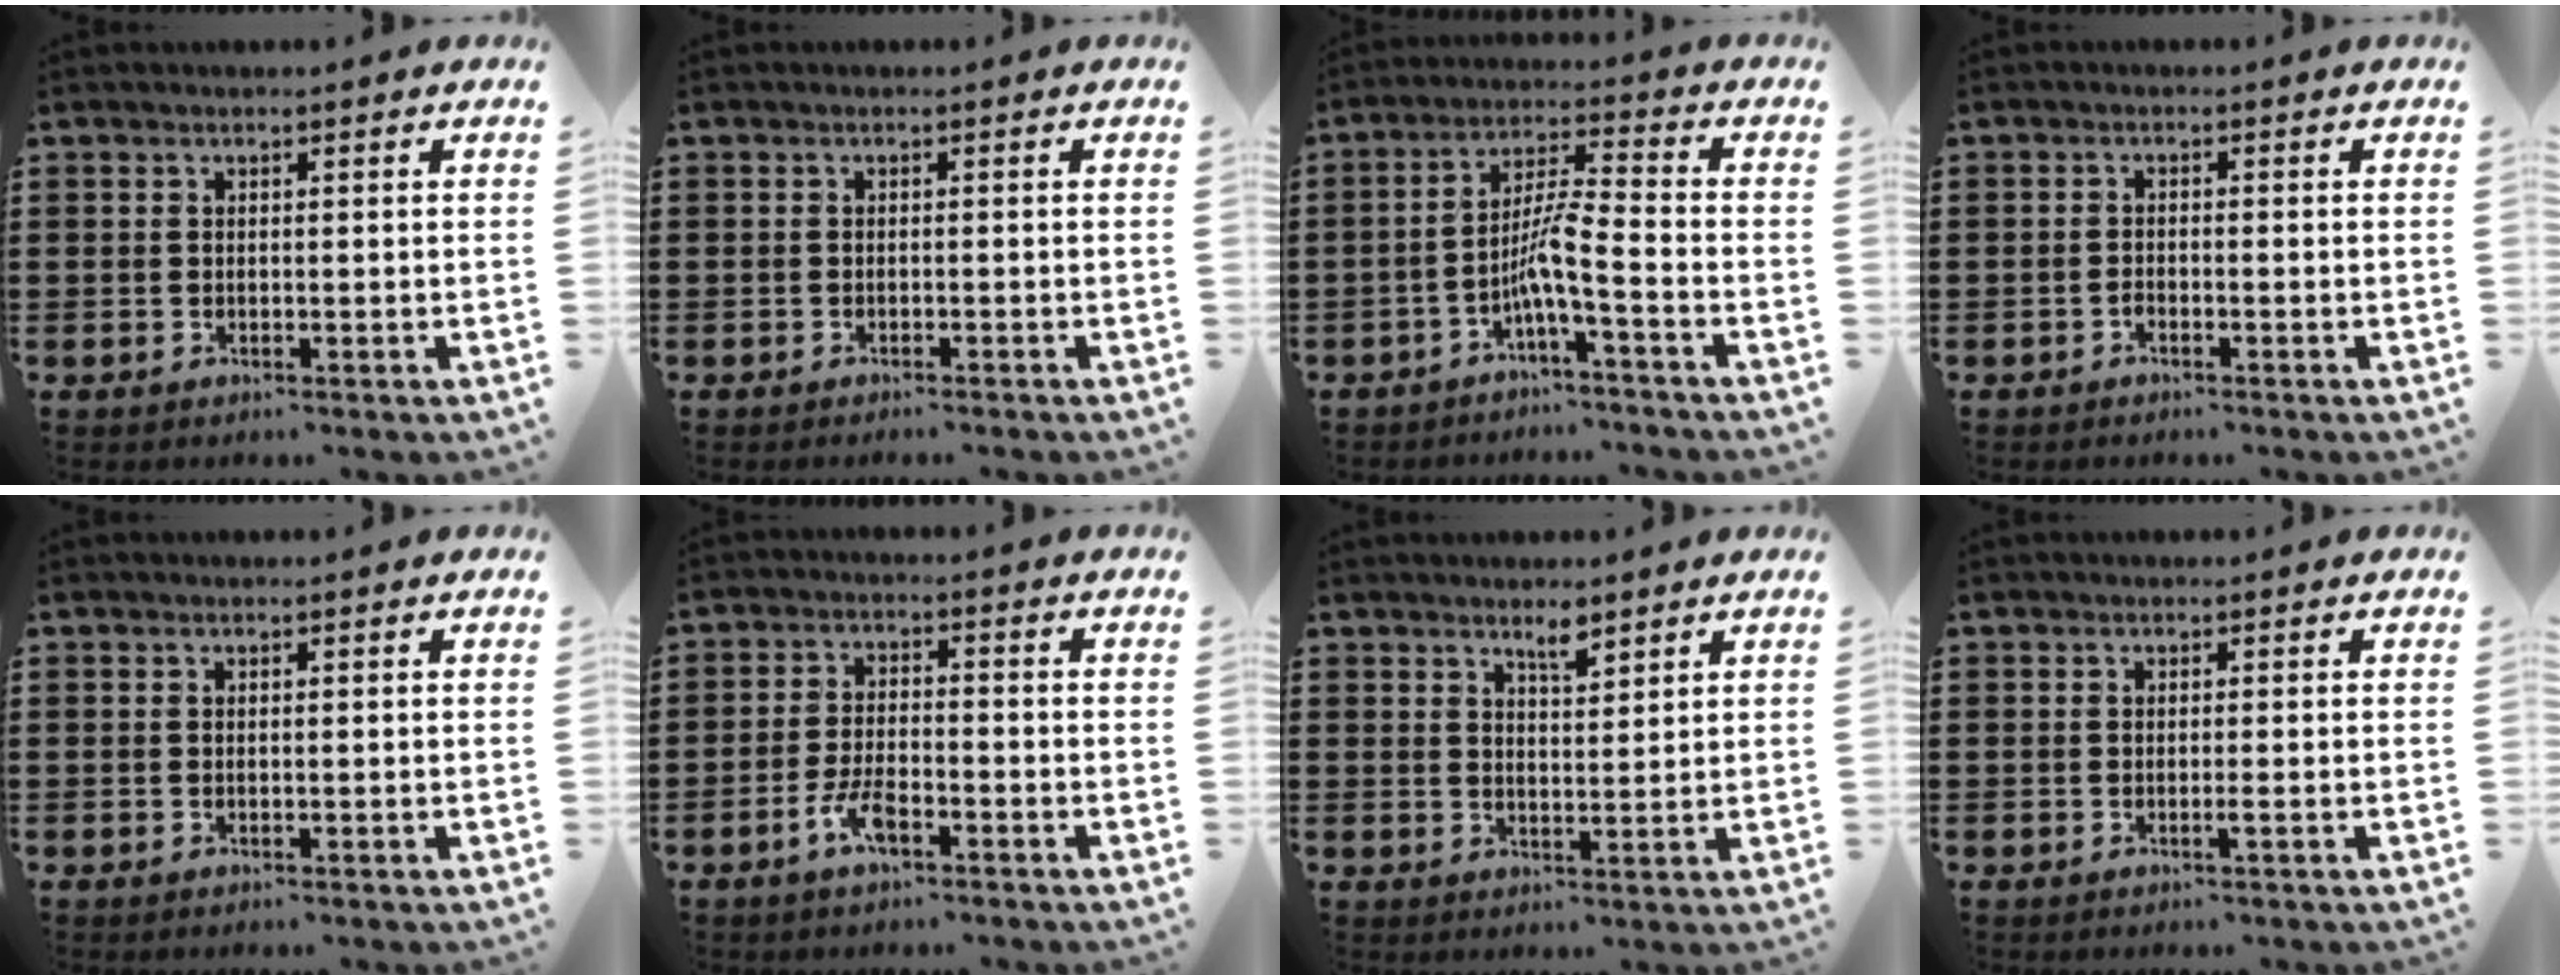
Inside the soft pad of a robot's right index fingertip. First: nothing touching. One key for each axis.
{"total": 0.6, "fx": -0.6, "fy": -0.1, "fz": 0.1, "tx": -0.005, "ty": -0.005, "tz": -0.010}
{"total": 5.9, "fx": -3.2, "fy": -0.1, "fz": 5.0, "tx": -0.104, "ty": -0.006, "tz": -0.066}
{"total": 1.0, "fx": -0.9, "fy": 0.1, "fz": 0.4, "tx": -0.011, "ty": -0.003, "tz": -0.017}
{"total": 0.0}
{"total": 4.7, "fx": -2.7, "fy": 1.7, "fz": 3.5, "tx": -0.085, "ty": 0.003, "tz": -0.057}
{"total": 2.9, "fx": 2.4, "fy": 0.6, "fz": 1.4, "tx": -0.025, "ty": -0.002, "tz": 0.042}
{"total": 0.9, "fx": -0.4, "fy": -0.1, "fz": 0.8, "tx": -0.015, "ty": -0.004, "tz": -0.007}